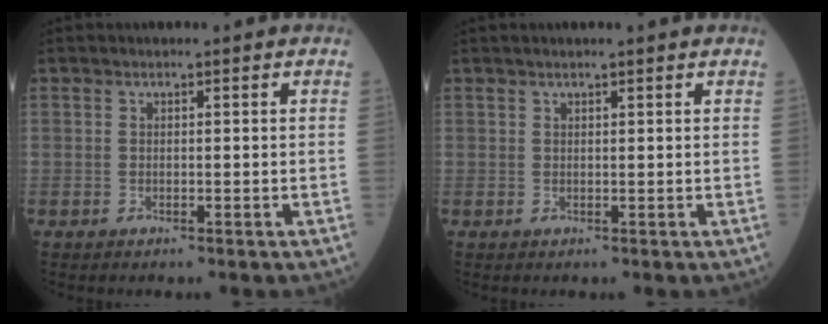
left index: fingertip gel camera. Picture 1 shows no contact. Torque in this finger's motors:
{"motor_torque": [-0.09, 0.12, -0.05, -0.01]}